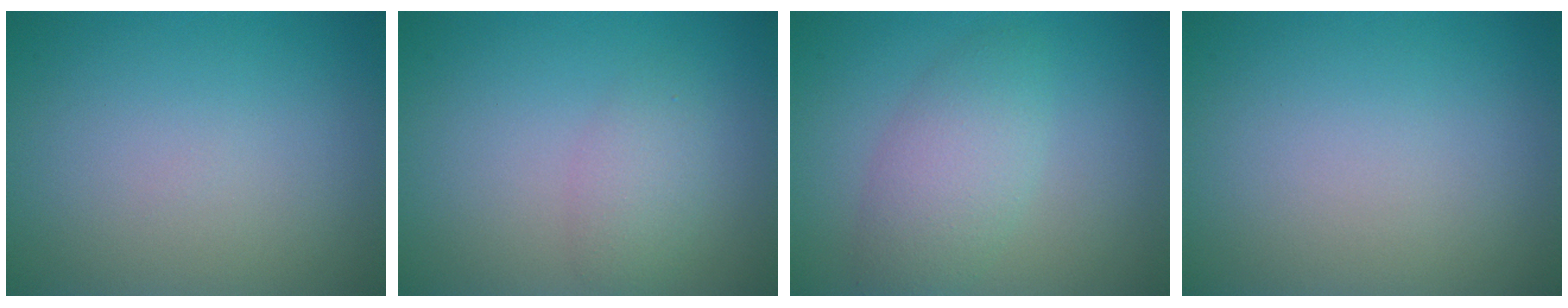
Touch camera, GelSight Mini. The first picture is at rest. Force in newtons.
{"total": 2.1, "press": 2.1, "slide": 0.0}
{"total": 3.9, "press": 3.9, "slide": 0.1}
{"total": 0.0}